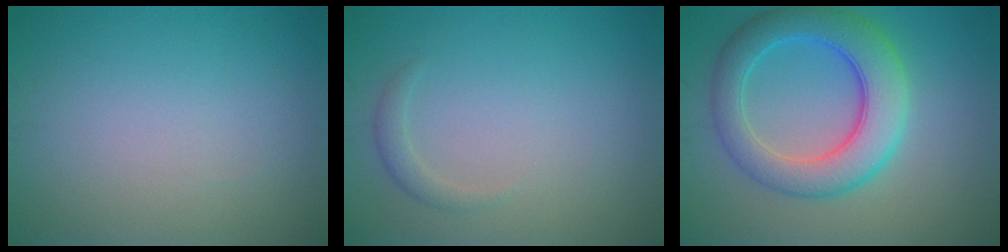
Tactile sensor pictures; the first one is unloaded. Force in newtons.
{"total": 1.2, "press": 1.2, "slide": 0.1}
{"total": 7.2, "press": 7.2, "slide": 0.2}